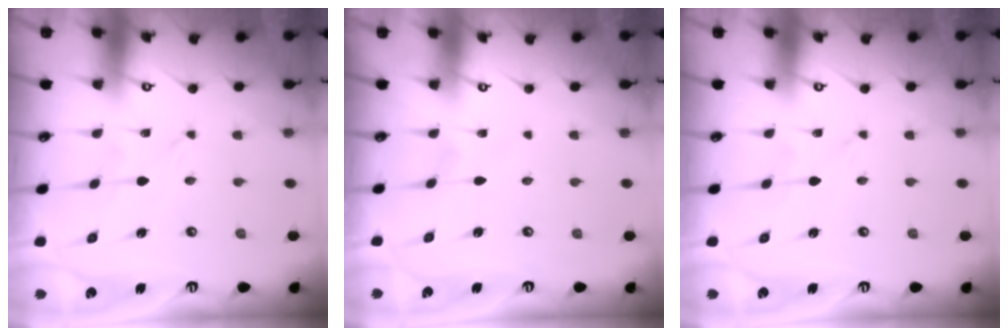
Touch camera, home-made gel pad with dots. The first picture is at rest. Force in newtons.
{"total": 1.6, "press": 1.6, "slide": 0.2}
{"total": 0.0}